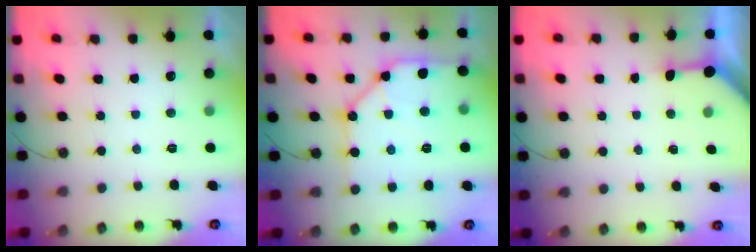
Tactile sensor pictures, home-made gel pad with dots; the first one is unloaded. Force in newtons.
{"total": 14.9, "press": 14.8, "slide": 1.1}
{"total": 3.3, "press": 3.3, "slide": 0.3}